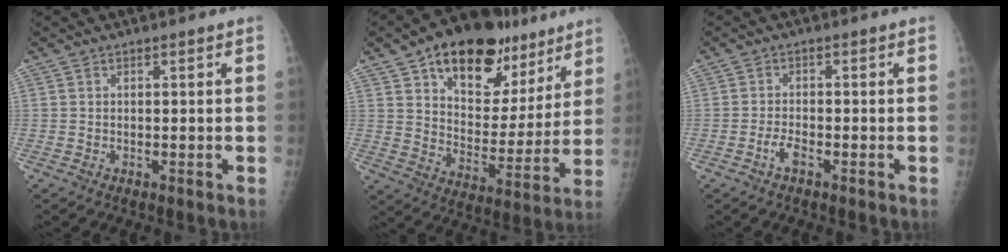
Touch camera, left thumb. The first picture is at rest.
{"total": 23.3, "force": [14.1, 12.8, 13.5], "torque": [-0.156, -0.043, 0.221]}
{"total": 2.3, "force": [-1.4, 0.8, 1.7], "torque": [-0.038, 0.011, -0.029]}